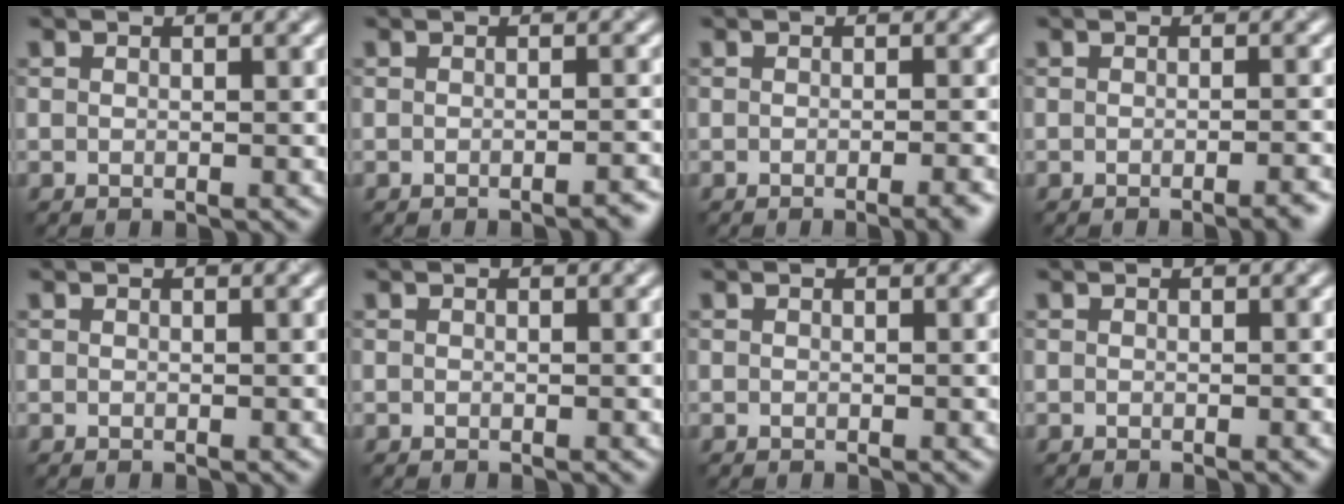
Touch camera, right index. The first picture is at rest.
{"total": 1.6, "force": [-1.1, 0.3, 1.1], "torque": [0.003, 0.005, -0.014]}
{"total": 2.9, "force": [-1.4, 0.8, 2.3], "torque": [0.000, 0.009, -0.010]}
{"total": 2.4, "force": [-1.3, 0.7, 1.9], "torque": [0.000, 0.008, -0.012]}
{"total": 0.0}
{"total": 0.0}
{"total": 0.0}
{"total": 0.0}